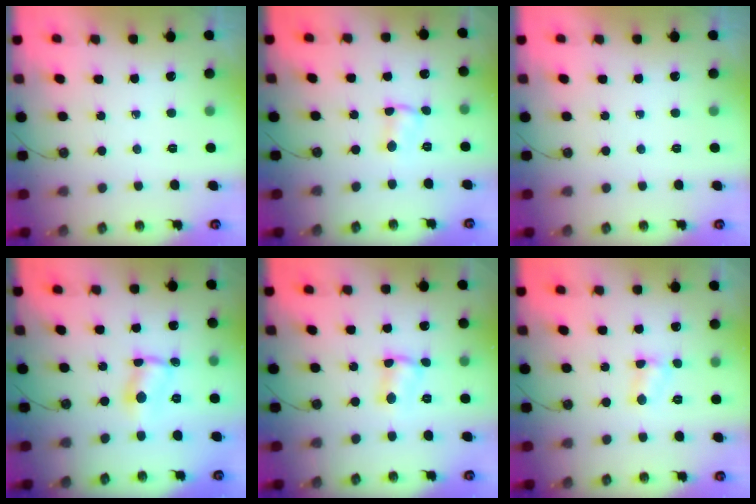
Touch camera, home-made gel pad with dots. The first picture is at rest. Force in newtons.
{"total": 1.3, "press": 1.2, "slide": 0.4}
{"total": 0.0}
{"total": 2.0, "press": 2.0, "slide": 0.1}
{"total": 2.9, "press": 2.9, "slide": 0.2}
{"total": 4.8, "press": 4.7, "slide": 0.5}